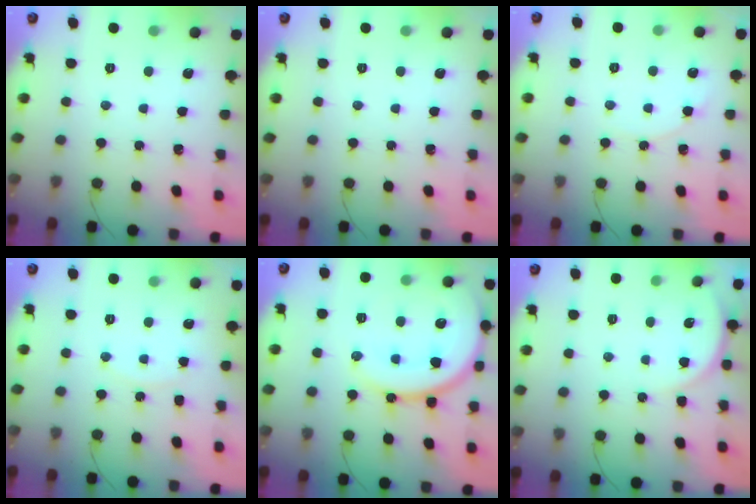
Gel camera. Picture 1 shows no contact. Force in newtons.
{"total": 0.0}
{"total": 4.5, "press": 4.5, "slide": 0.5}
{"total": 7.5, "press": 7.5, "slide": 0.5}
{"total": 17.4, "press": 17.3, "slide": 1.9}
{"total": 4.8, "press": 4.8, "slide": 0.6}